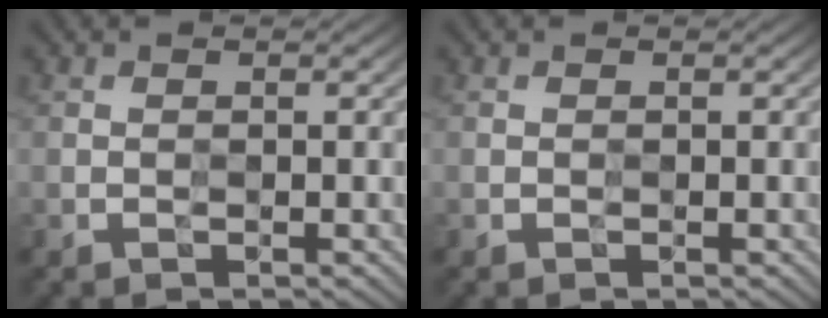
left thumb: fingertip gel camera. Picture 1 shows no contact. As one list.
[{"total": 0.0}]